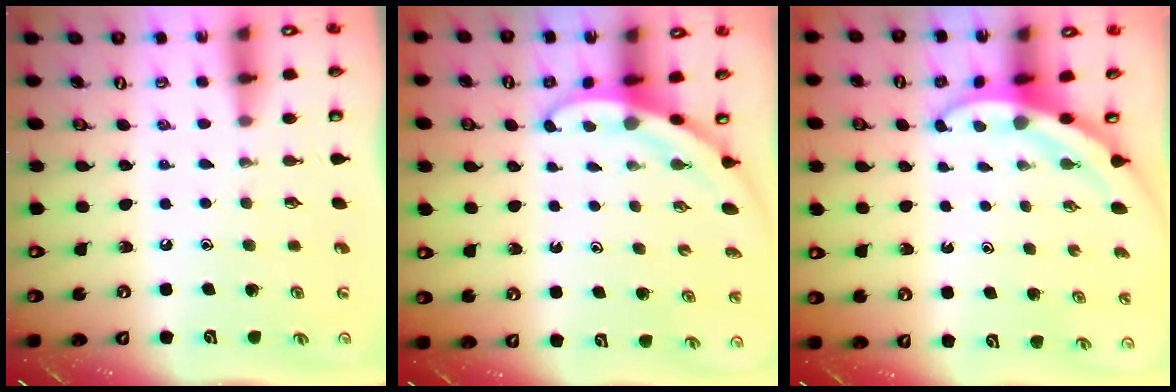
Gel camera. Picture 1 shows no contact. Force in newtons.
{"total": 3.4, "press": 3.4, "slide": 0.1}
{"total": 3.8, "press": 3.8, "slide": 0.5}